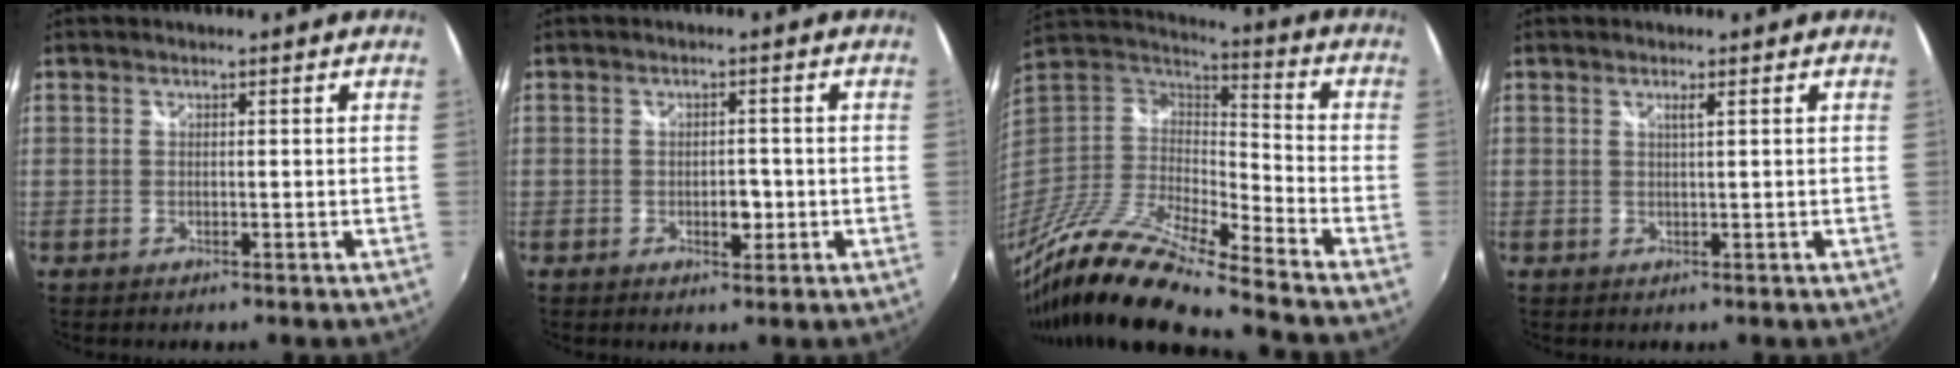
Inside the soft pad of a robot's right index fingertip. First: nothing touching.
{"total": 2.7, "force": [-0.8, 1.7, 2.0], "torque": [-0.030, -0.002, -0.013]}
{"total": 20.1, "force": [-15.3, 1.9, 13.0], "torque": [-0.238, -0.030, -0.297]}
{"total": 1.0, "force": [0.4, -0.3, 0.9], "torque": [-0.015, 0.000, 0.007]}